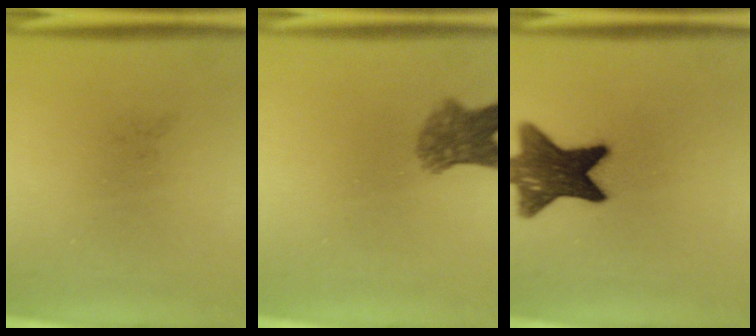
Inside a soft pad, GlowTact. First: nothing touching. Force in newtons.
{"total": 5.2}
{"total": 13.1}